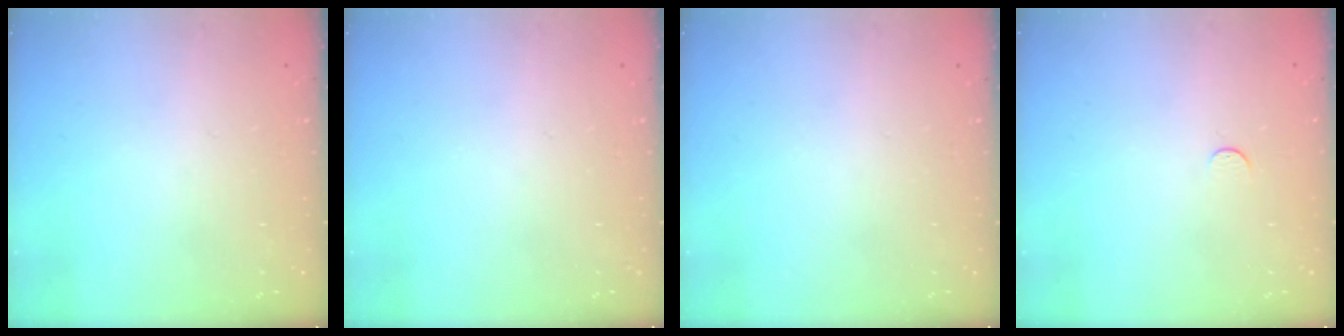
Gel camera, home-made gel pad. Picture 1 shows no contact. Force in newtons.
{"total": 0.0}
{"total": 0.0}
{"total": 3.5, "press": 3.5, "slide": 0.4}